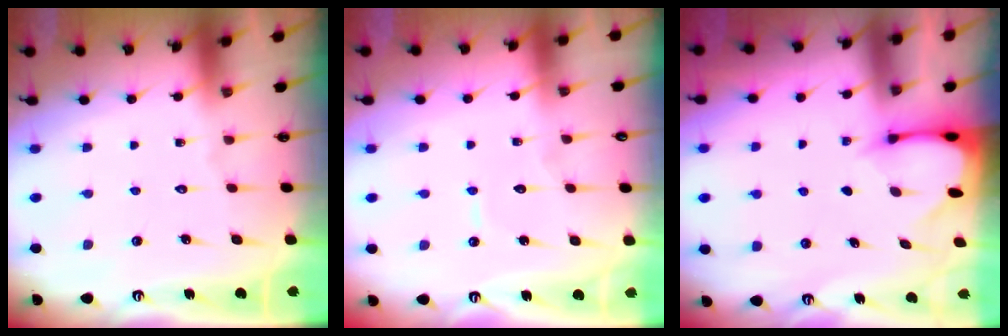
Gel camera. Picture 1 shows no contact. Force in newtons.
{"total": 4.6, "press": 4.6, "slide": 0.2}
{"total": 2.5, "press": 2.5, "slide": 0.3}